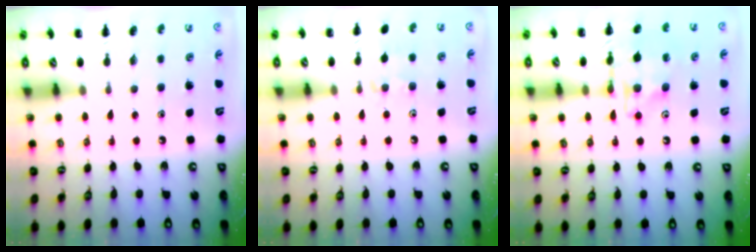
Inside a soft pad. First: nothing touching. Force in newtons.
{"total": 6.8, "press": 6.5, "slide": 2.0}
{"total": 13.9, "press": 13.7, "slide": 2.5}